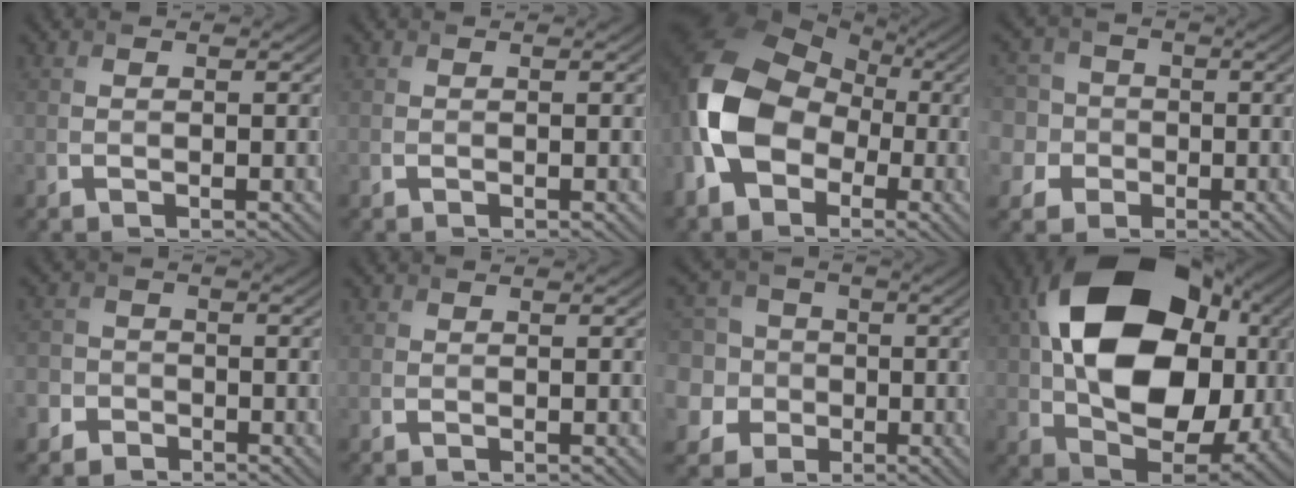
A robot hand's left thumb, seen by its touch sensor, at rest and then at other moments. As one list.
[{"total": 0.0}, {"total": 15.2, "force": [-2.6, 10.9, 10.3], "torque": [-0.249, -0.011, -0.059]}, {"total": 8.2, "force": [-1.0, 7.6, 2.7], "torque": [-0.094, 0.016, -0.062]}, {"total": 4.1, "force": [-2.5, 3.2, 0.7], "torque": [-0.006, 0.001, -0.065]}, {"total": 0.0}, {"total": 10.7, "force": [-1.2, 10.0, 3.5], "torque": [-0.143, 0.010, -0.058]}, {"total": 19.7, "force": [3.2, 13.4, 14.1], "torque": [-0.258, -0.008, 0.061]}]